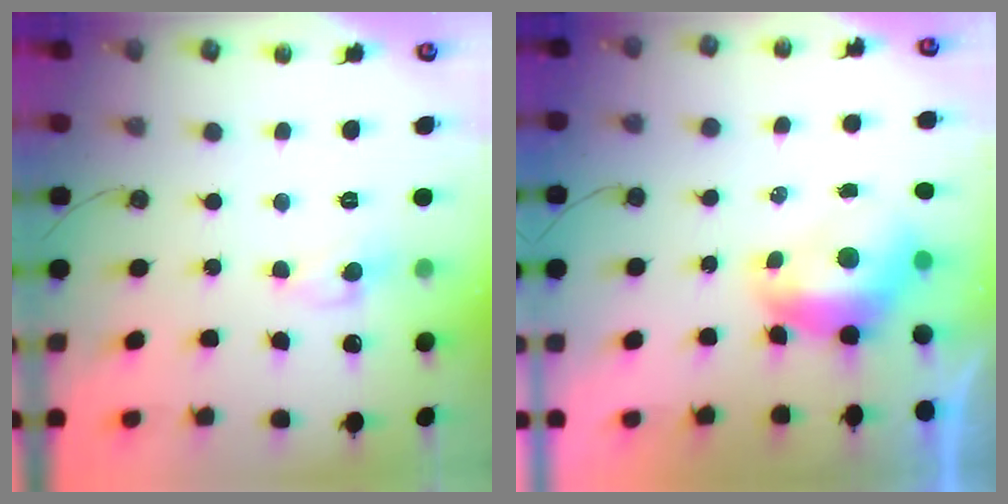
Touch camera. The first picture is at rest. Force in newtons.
{"total": 1.8, "press": 1.6, "slide": 0.7}